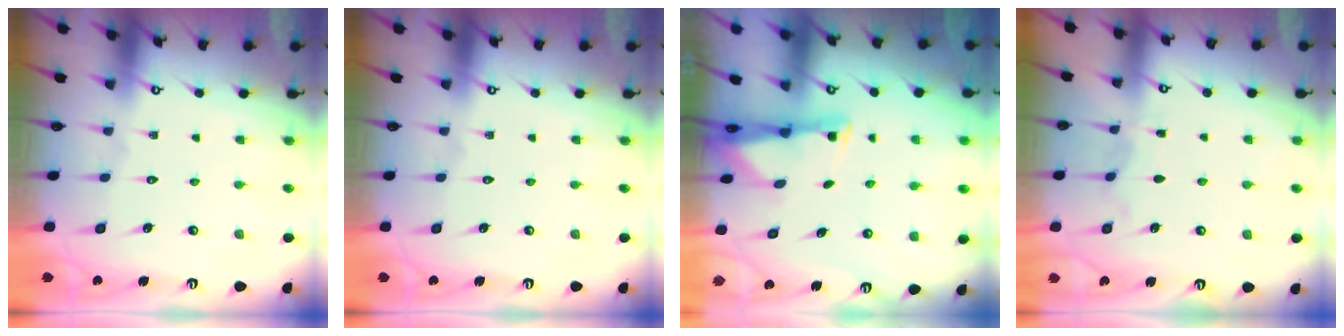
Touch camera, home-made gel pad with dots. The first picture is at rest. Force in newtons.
{"total": 0.0}
{"total": 2.0, "press": 2.0, "slide": 0.3}
{"total": 3.8, "press": 3.8, "slide": 0.4}